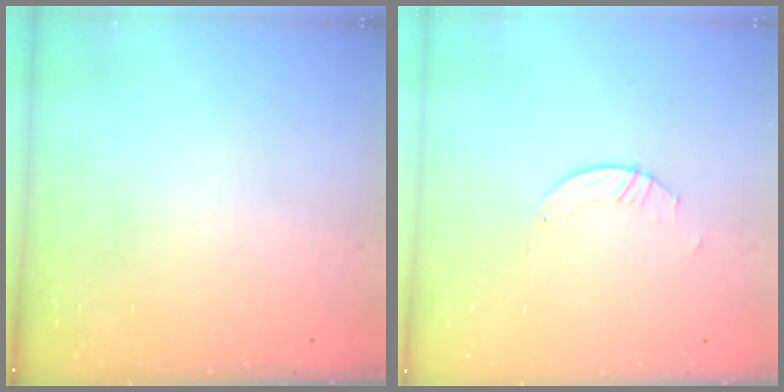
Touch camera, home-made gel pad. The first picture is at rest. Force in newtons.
{"total": 2.1, "press": 2.1, "slide": 0.1}